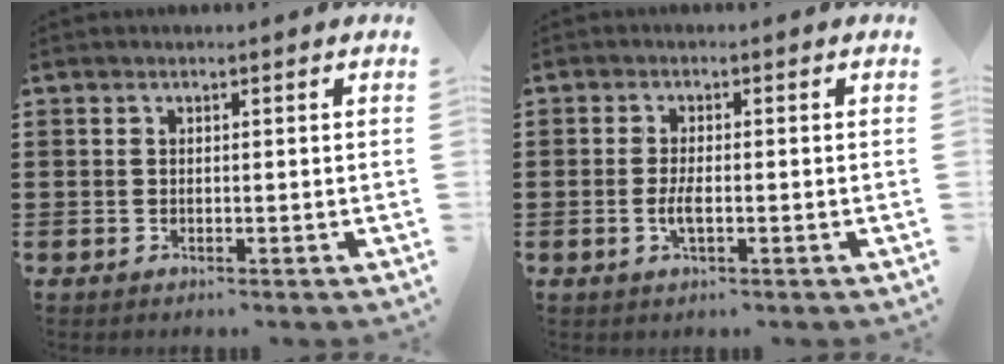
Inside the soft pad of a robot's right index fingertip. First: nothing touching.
{"total": 2.6, "force": [-0.7, 0.6, 2.4], "torque": [-0.049, -0.004, -0.014]}